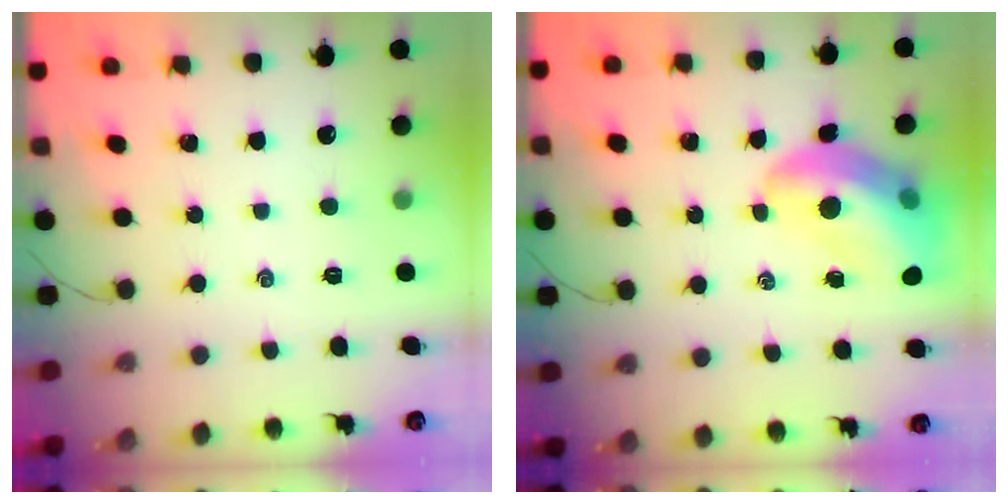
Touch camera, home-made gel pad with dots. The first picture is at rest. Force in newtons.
{"total": 14.2, "press": 13.7, "slide": 3.7}